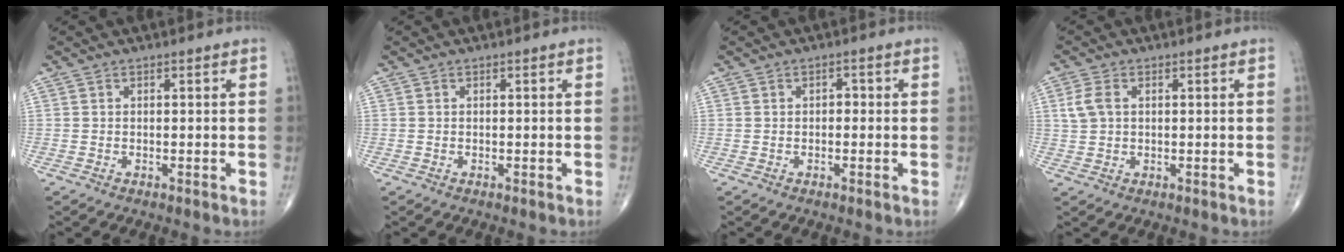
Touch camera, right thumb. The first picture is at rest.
{"total": 0.0}
{"total": 1.2, "force": [-0.1, 0.9, 0.8], "torque": [-0.004, 0.004, -0.005]}
{"total": 3.7, "force": [0.9, 2.4, 2.6], "torque": [-0.060, 0.006, 0.019]}